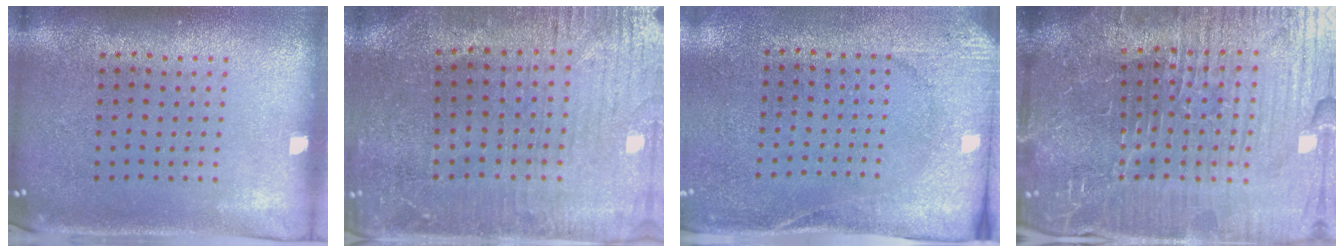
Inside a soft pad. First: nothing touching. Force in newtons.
{"total": 1.1, "press": 1.0, "slide": 0.4}
{"total": 2.6, "press": 2.2, "slide": 1.4}
{"total": 7.4, "press": 6.6, "slide": 3.4}